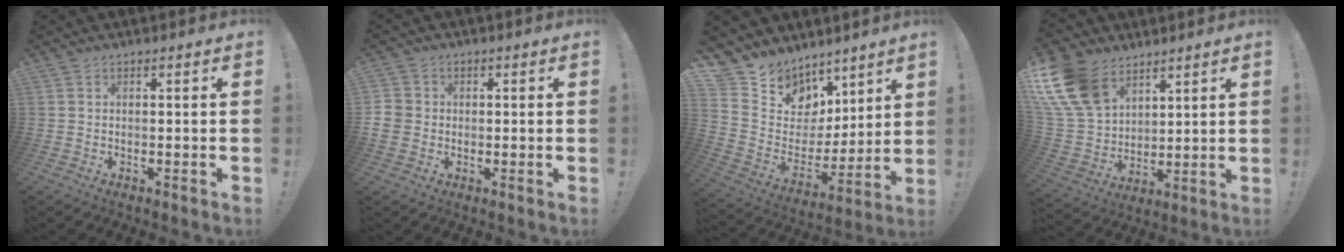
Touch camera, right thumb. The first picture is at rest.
{"total": 4.2, "force": [-0.2, 4.1, 0.9], "torque": [-0.025, 0.005, -0.005]}
{"total": 9.9, "force": [7.2, 6.9, 0.1], "torque": [-0.013, -0.079, 0.149]}
{"total": 17.7, "force": [10.1, 11.3, 9.0], "torque": [-0.182, -0.055, 0.196]}